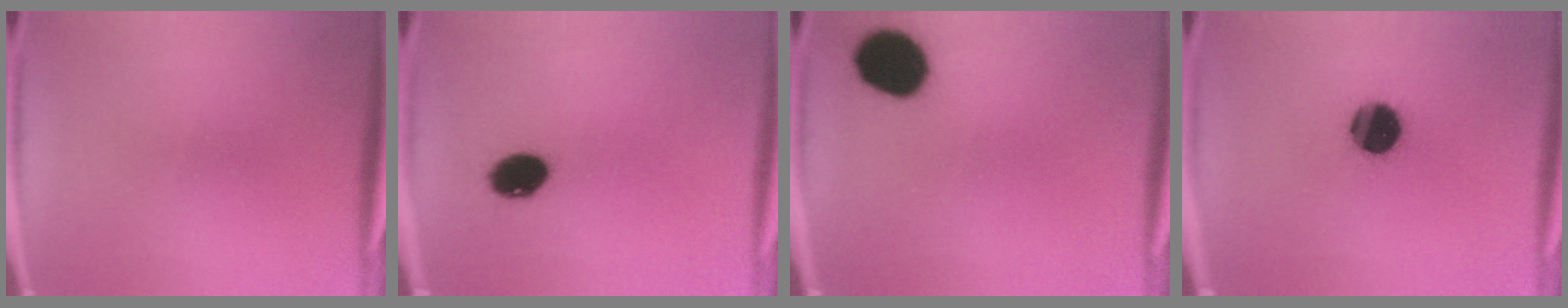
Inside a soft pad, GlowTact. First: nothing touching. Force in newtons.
{"total": 7.8}
{"total": 13.2}
{"total": 13.3}